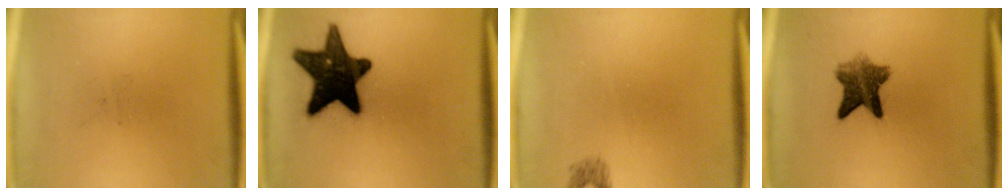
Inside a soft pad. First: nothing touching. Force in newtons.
{"total": 17.0}
{"total": 1.0}
{"total": 6.9}